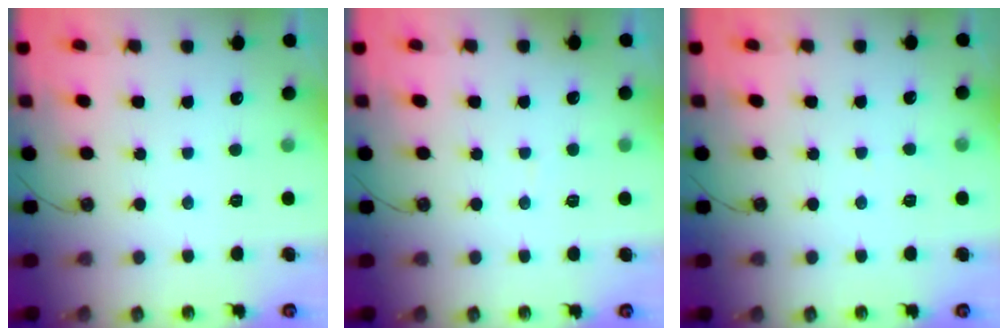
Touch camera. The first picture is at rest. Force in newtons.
{"total": 2.6, "press": 2.6, "slide": 0.2}
{"total": 3.9, "press": 3.9, "slide": 0.5}